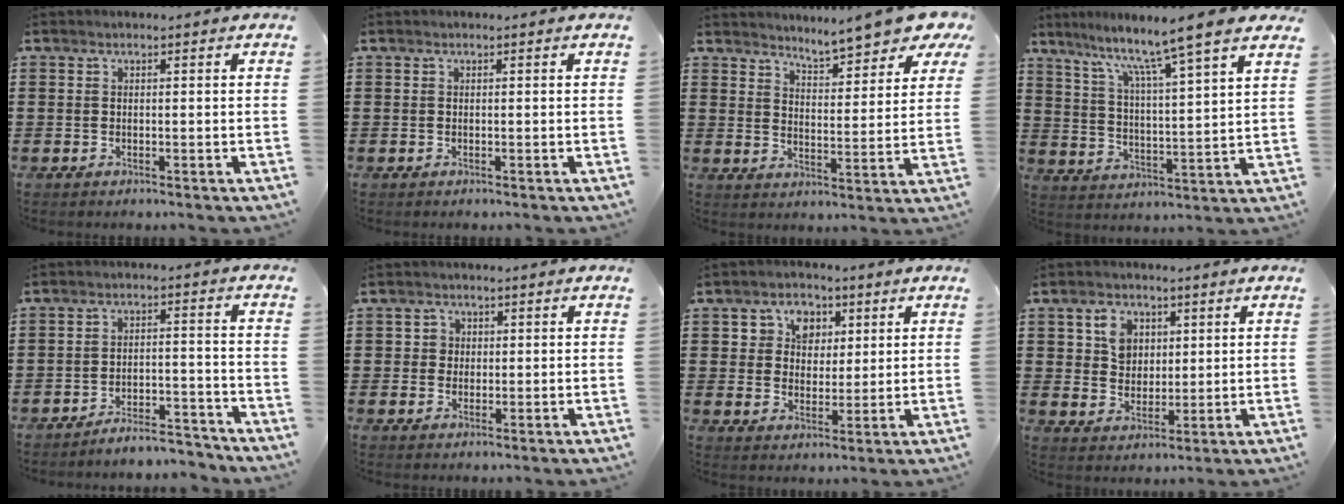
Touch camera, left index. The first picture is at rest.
{"total": 0.0}
{"total": 7.1, "force": [6.7, 0.0, 2.1], "torque": [-0.054, -0.044, 0.117]}
{"total": 8.5, "force": [7.1, -0.8, 4.7], "torque": [-0.109, -0.056, 0.108]}
{"total": 5.0, "force": [-4.9, 0.2, 0.8], "torque": [-0.012, 0.004, -0.097]}
{"total": 2.0, "force": [0.3, 2.0, 0.3], "torque": [-0.017, 0.009, 0.002]}
{"total": 5.1, "force": [2.4, 4.2, 1.4], "torque": [-0.036, 0.010, 0.038]}
{"total": 5.0, "force": [2.1, 4.0, 2.2], "torque": [-0.044, 0.008, 0.033]}